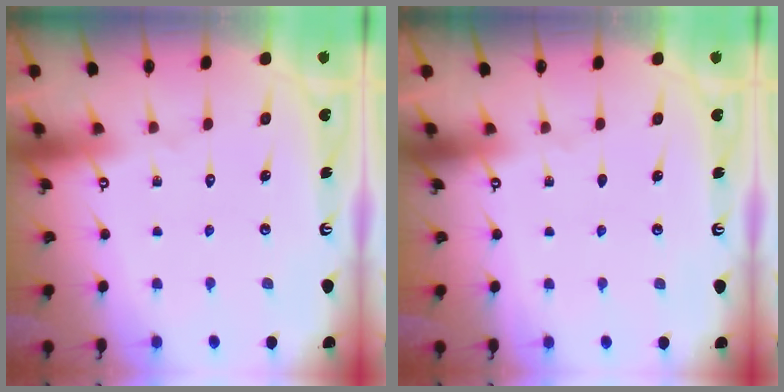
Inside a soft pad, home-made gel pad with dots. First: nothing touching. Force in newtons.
{"total": 0.0}